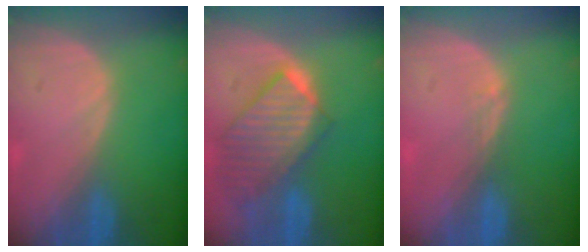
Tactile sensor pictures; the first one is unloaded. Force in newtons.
{"total": 9.8, "press": 8.6, "slide": 4.8}
{"total": 1.0, "press": 0.7, "slide": 0.7}